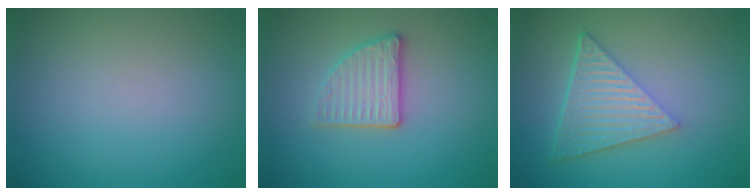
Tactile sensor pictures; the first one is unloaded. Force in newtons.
{"total": 3.1, "press": 2.9, "slide": 1.3}
{"total": 6.4, "press": 4.4, "slide": 4.7}